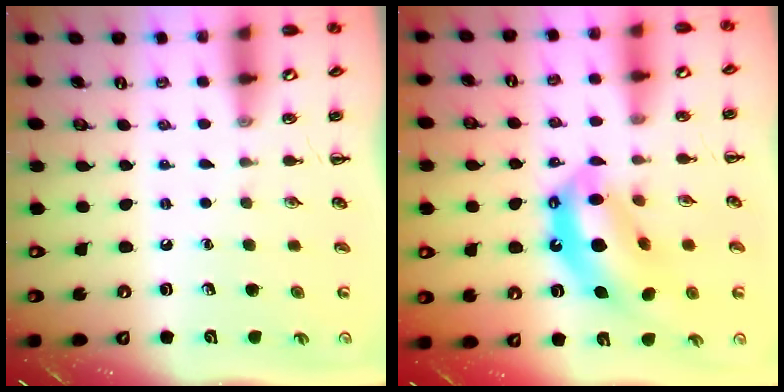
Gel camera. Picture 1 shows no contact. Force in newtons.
{"total": 14.2, "press": 13.7, "slide": 4.0}